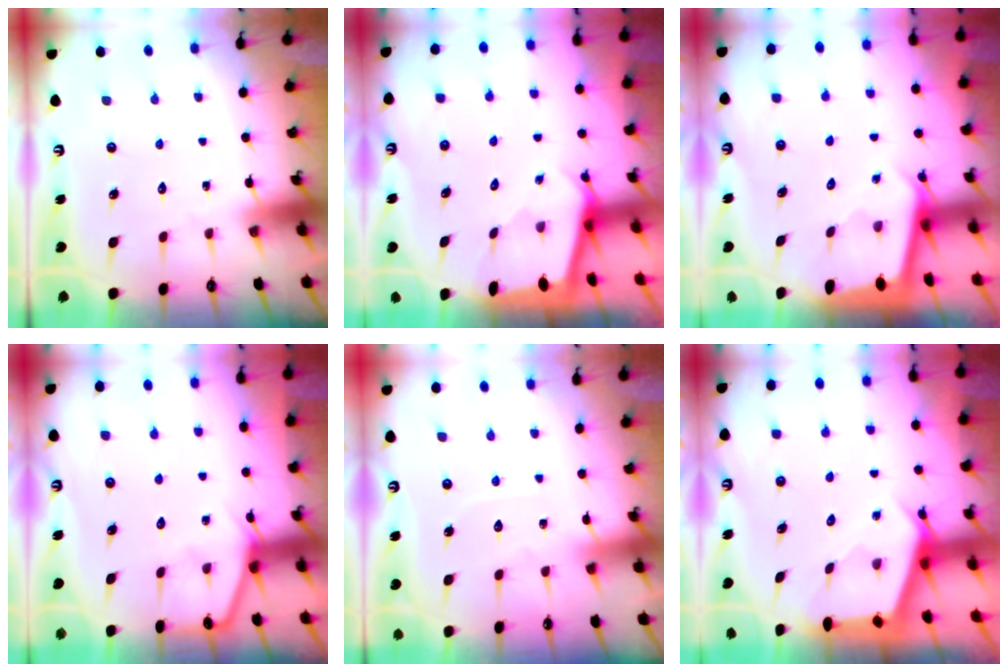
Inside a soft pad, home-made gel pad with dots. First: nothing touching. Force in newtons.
{"total": 1.7, "press": 1.6, "slide": 0.2}
{"total": 1.8, "press": 1.8, "slide": 0.1}
{"total": 4.1, "press": 4.1, "slide": 0.4}
{"total": 3.7, "press": 3.6, "slide": 0.6}
{"total": 2.8, "press": 2.7, "slide": 0.3}